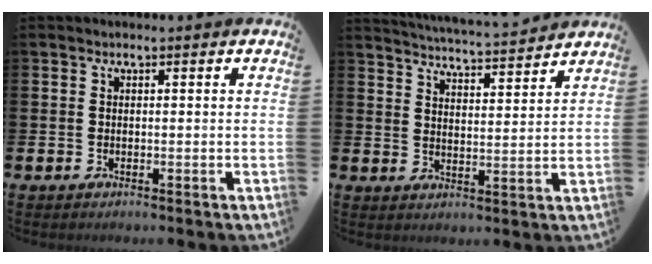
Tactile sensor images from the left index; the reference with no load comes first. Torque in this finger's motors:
{"motor_torque": [0.17, -1.97, 0.19, 0.11]}